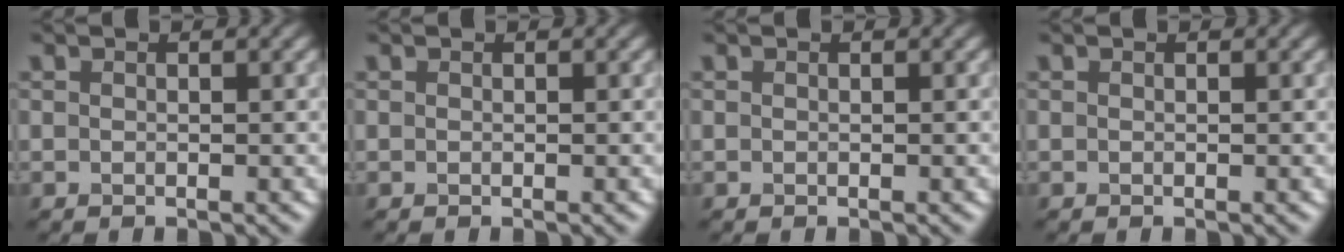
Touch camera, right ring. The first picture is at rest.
{"total": 0.0}
{"total": 0.0}
{"total": 0.0}